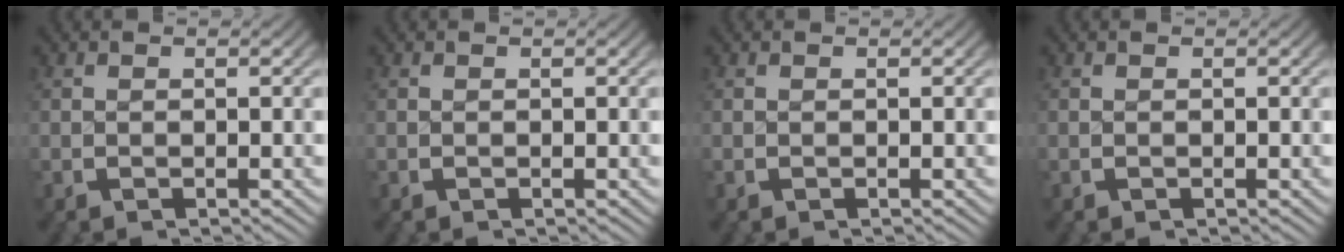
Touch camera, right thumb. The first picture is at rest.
{"total": 0.0}
{"total": 0.0}
{"total": 0.0}